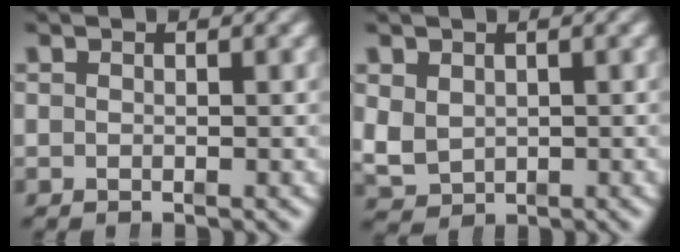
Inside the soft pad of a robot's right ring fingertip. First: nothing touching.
{"total": 3.6, "force": [0.1, 3.3, 1.4], "torque": [-0.053, -0.024, 0.018]}